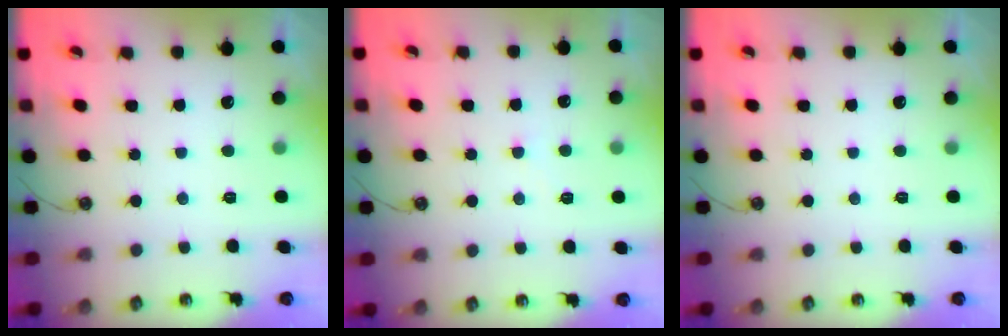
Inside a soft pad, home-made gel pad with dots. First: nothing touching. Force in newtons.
{"total": 0.5, "press": 0.2, "slide": 0.5}
{"total": 0.0}